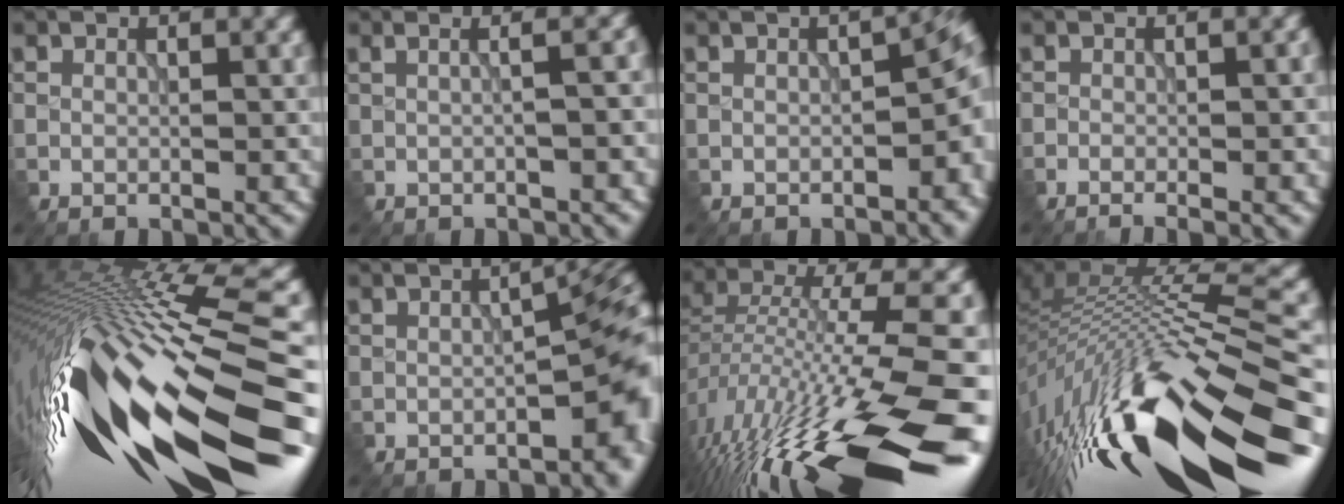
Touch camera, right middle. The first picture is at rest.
{"total": 3.9, "force": [0.7, 1.9, 3.4], "torque": [-0.012, 0.027, -0.009]}
{"total": 5.5, "force": [-0.8, 2.1, 5.0], "torque": [-0.054, -0.004, 0.000]}
{"total": 2.8, "force": [-0.7, 1.1, 2.4], "torque": [-0.003, 0.005, -0.012]}
{"total": 18.1, "force": [-5.4, 5.3, 16.5], "torque": [-0.309, -0.041, -0.072]}
{"total": 7.2, "force": [-1.3, 2.1, 6.8], "torque": [-0.074, -0.003, -0.010]}
{"total": 17.8, "force": [-9.7, 4.9, 14.1], "torque": [-0.273, -0.014, -0.153]}
{"total": 17.0, "force": [-7.3, 4.8, 14.6], "torque": [-0.258, -0.016, -0.110]}